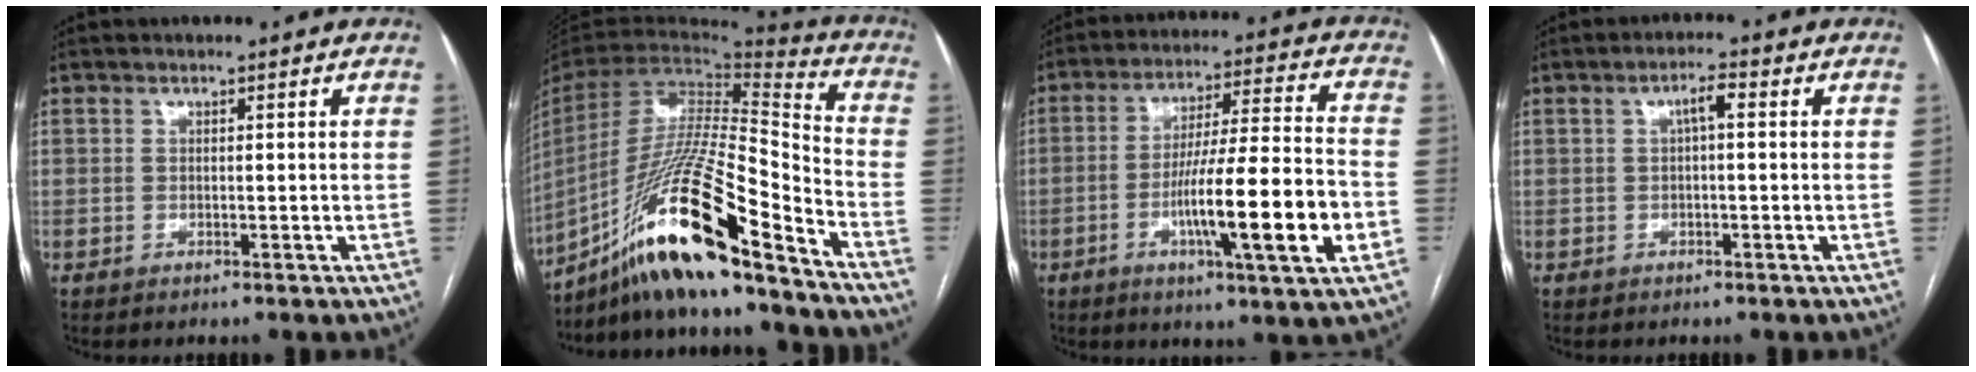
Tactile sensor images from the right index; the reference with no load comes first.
{"total": 23.3, "force": [-16.2, 1.2, 16.8], "torque": [-0.329, -0.024, -0.296]}
{"total": 16.9, "force": [-4.9, 0.4, 16.1], "torque": [-0.264, -0.003, -0.077]}
{"total": 2.5, "force": [0.4, 0.5, 2.4], "torque": [-0.045, 0.008, 0.008]}